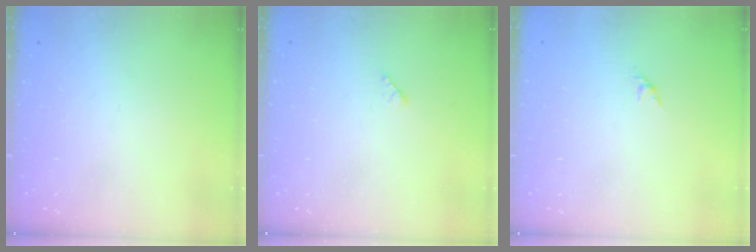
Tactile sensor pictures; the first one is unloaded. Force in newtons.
{"total": 3.2, "press": 3.2, "slide": 0.4}
{"total": 1.6, "press": 1.5, "slide": 0.7}